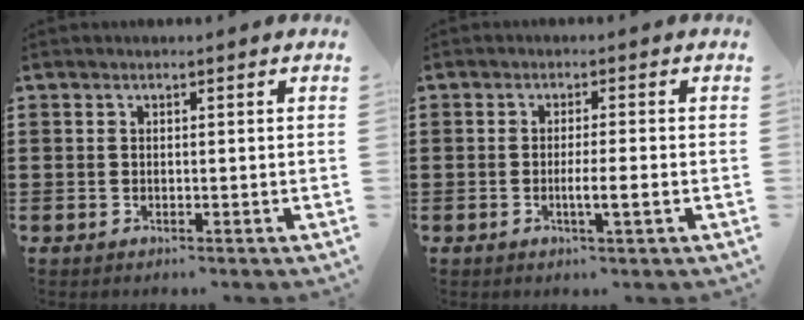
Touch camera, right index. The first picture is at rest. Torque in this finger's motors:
{"motor_torque": [0.95, -0.14, 0.08, 0.09]}